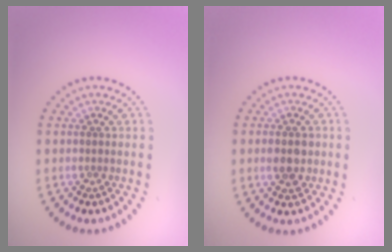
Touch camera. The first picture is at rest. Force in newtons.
{"total": 2.7, "press": 2.7, "slide": 0.1}